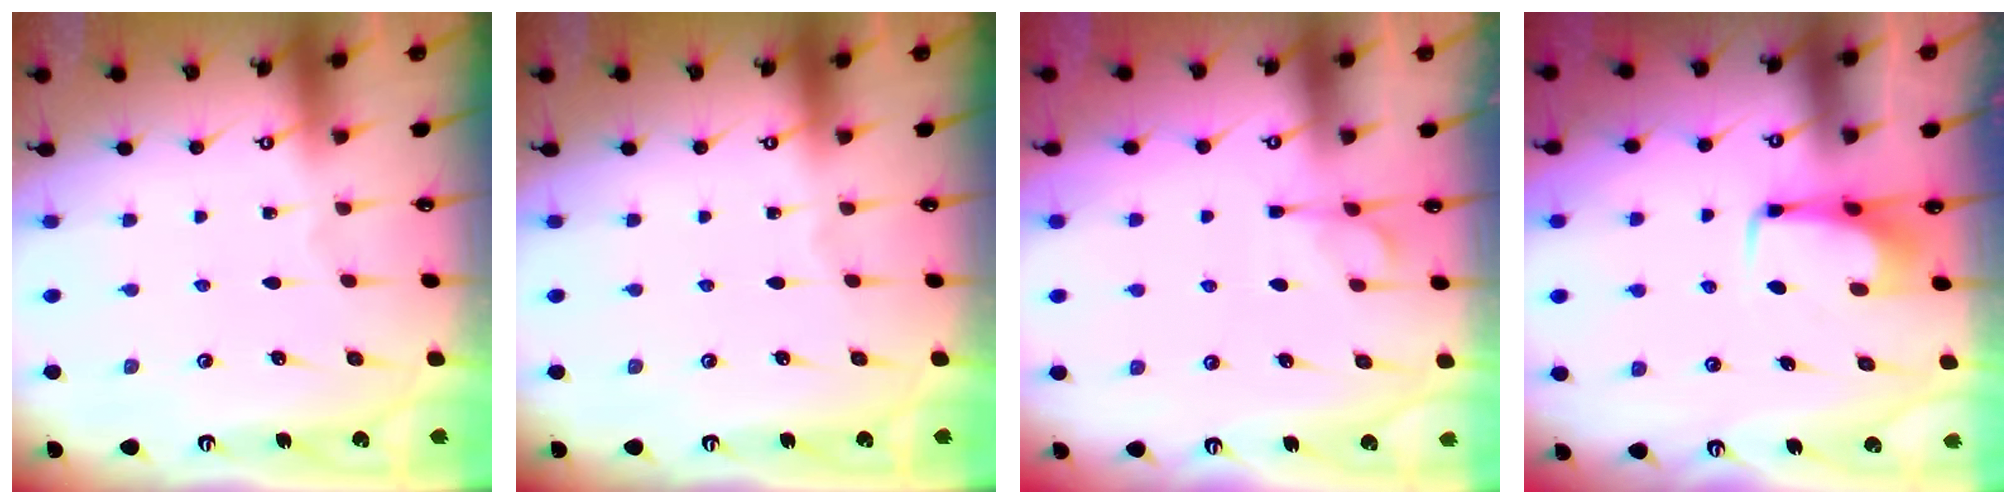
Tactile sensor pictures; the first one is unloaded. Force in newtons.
{"total": 0.0}
{"total": 1.6, "press": 1.0, "slide": 1.3}
{"total": 3.0, "press": 3.0, "slide": 0.4}